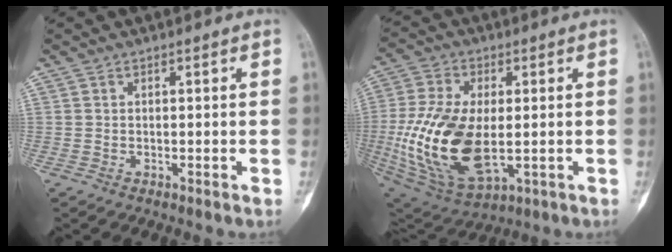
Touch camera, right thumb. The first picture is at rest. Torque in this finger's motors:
{"motor_torque": [2.06, 1.57, 1.19, -1.37, 0.58]}